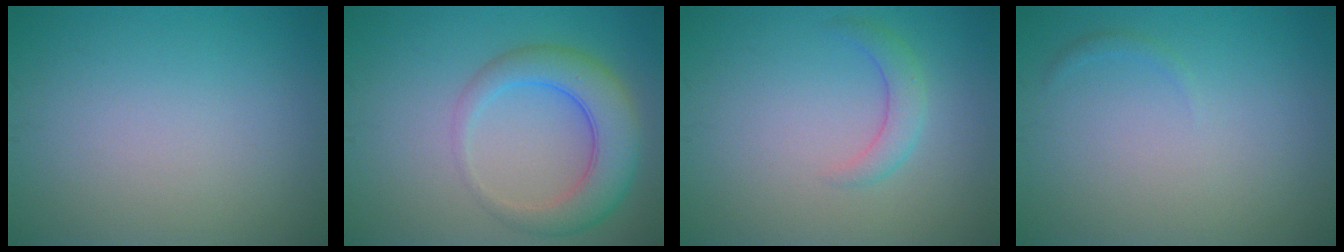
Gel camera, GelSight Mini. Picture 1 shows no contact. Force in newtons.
{"total": 5.5, "press": 5.5, "slide": 0.1}
{"total": 2.0, "press": 2.0, "slide": 0.1}
{"total": 0.6, "press": 0.6, "slide": 0.0}